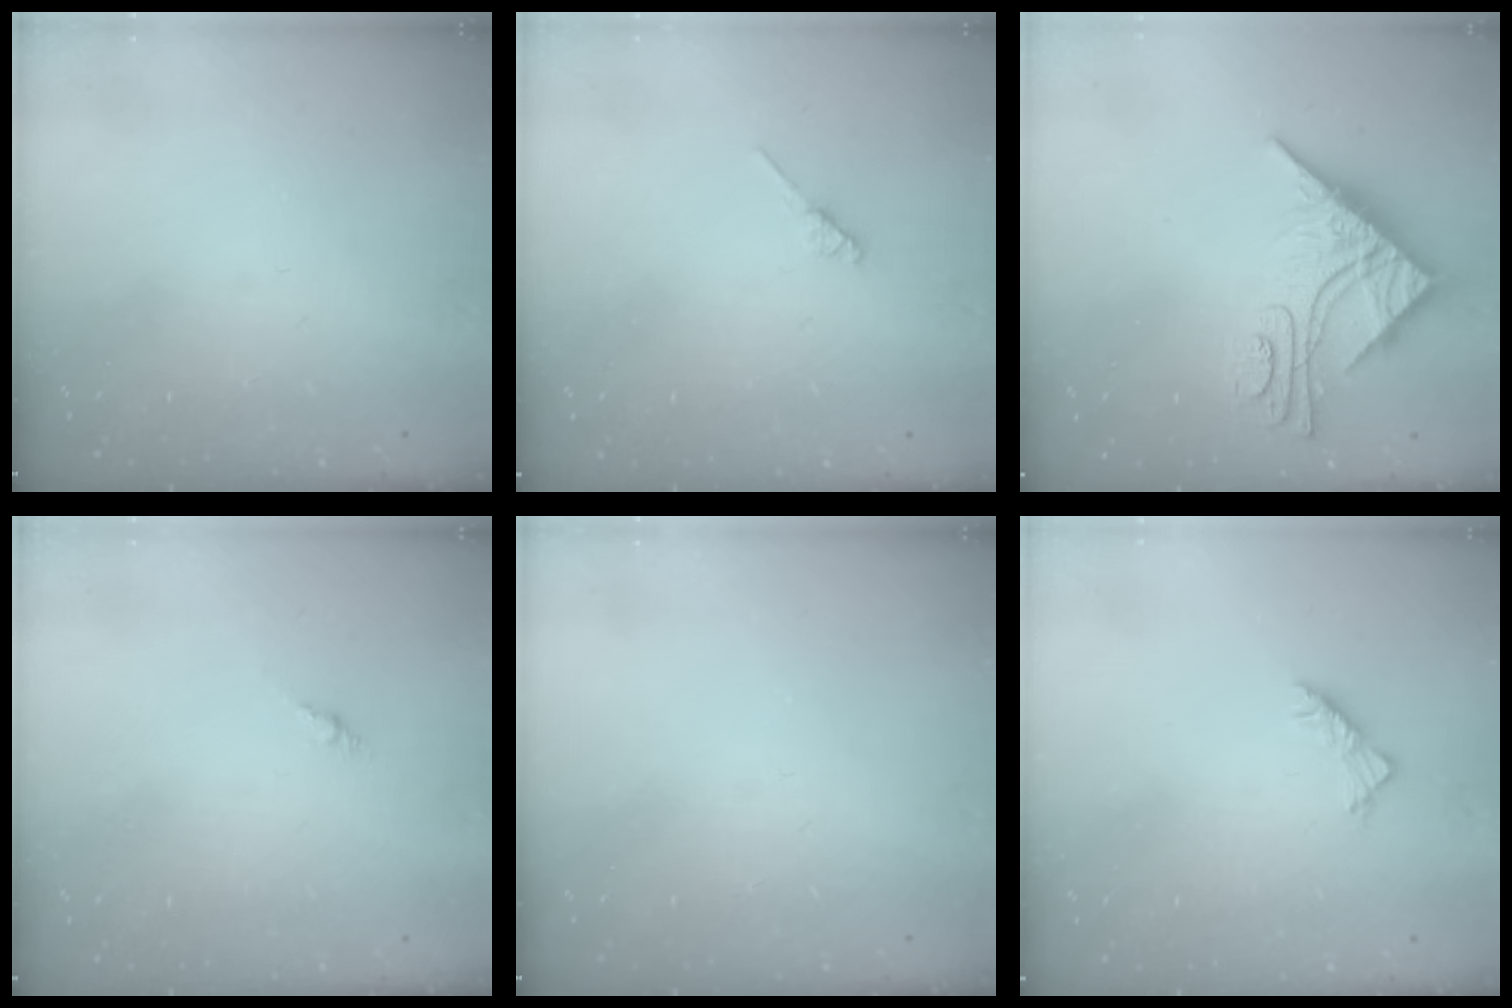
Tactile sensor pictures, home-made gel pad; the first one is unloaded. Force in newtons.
{"total": 2.0, "press": 1.9, "slide": 0.3}
{"total": 10.9, "press": 10.8, "slide": 1.0}
{"total": 1.5, "press": 1.4, "slide": 0.6}
{"total": 0.0}
{"total": 4.1, "press": 3.9, "slide": 1.1}